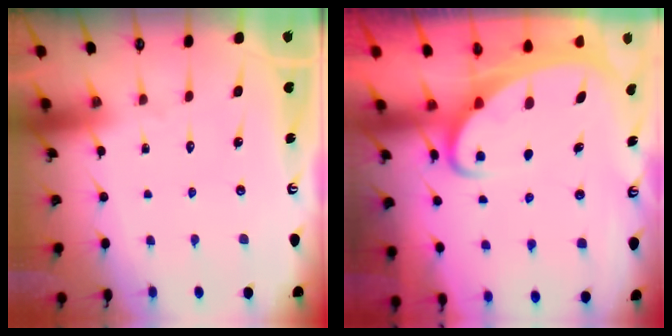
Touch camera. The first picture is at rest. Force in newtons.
{"total": 3.6, "press": 3.6, "slide": 0.4}